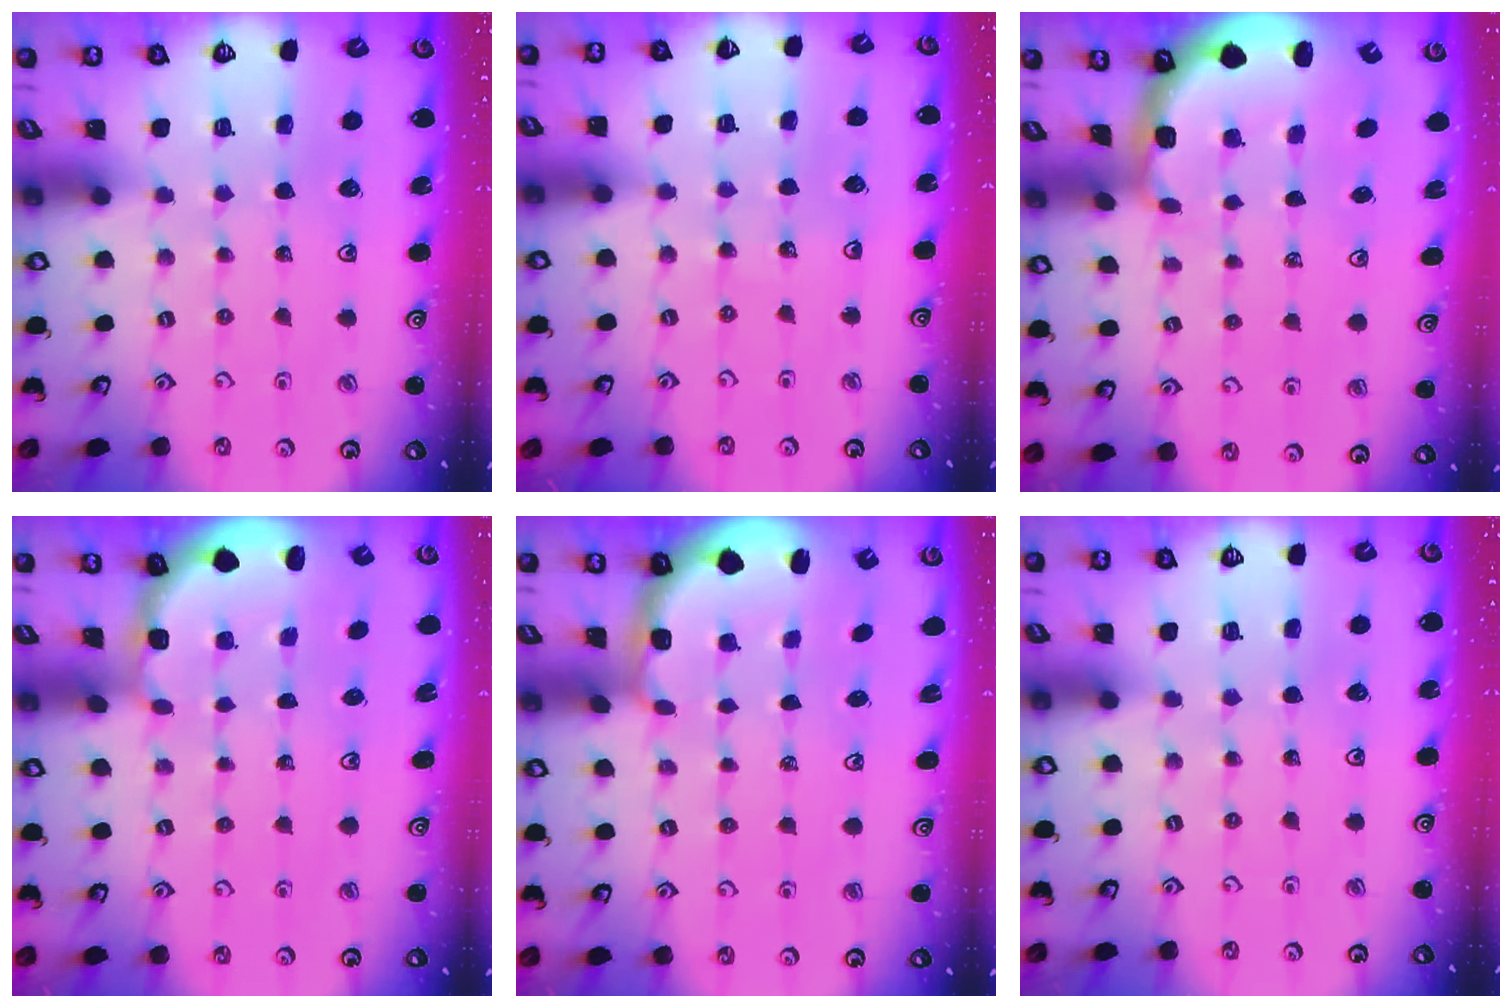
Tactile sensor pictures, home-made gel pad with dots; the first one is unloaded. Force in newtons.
{"total": 6.0, "press": 5.8, "slide": 1.7}
{"total": 2.0, "press": 1.8, "slide": 0.9}
{"total": 1.7, "press": 1.5, "slide": 0.7}
{"total": 2.5, "press": 1.3, "slide": 2.1}
{"total": 0.0}